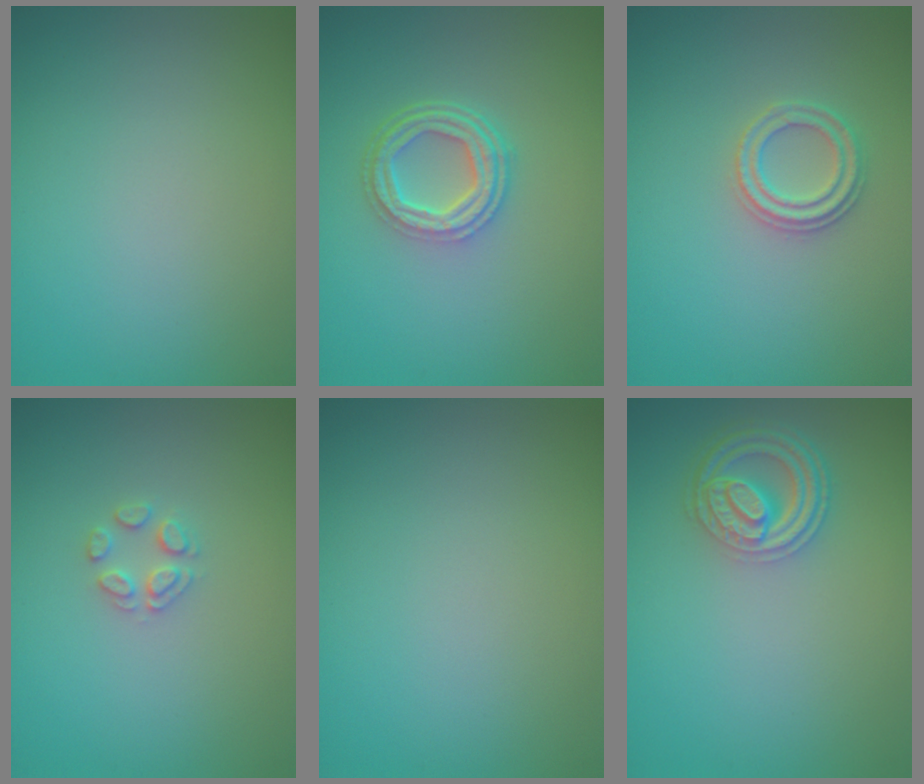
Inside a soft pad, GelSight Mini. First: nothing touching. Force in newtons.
{"total": 4.3, "press": 3.3, "slide": 2.7}
{"total": 2.3, "press": 2.3, "slide": 0.4}
{"total": 1.7, "press": 1.6, "slide": 0.2}
{"total": 0.0}
{"total": 4.5, "press": 3.6, "slide": 2.7}